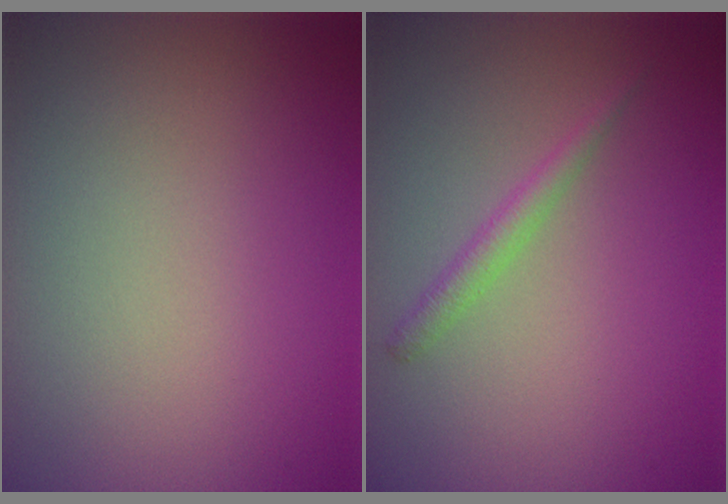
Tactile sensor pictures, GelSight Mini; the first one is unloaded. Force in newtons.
{"total": 1.4, "press": 1.4, "slide": 0.1}